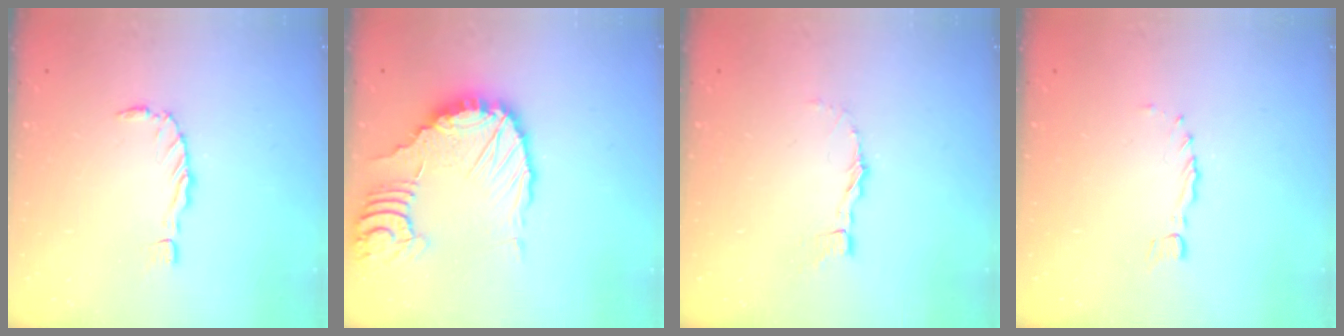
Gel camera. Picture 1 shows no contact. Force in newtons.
{"total": 14.3, "press": 14.2, "slide": 1.6}
{"total": 1.6, "press": 1.6, "slide": 0.1}
{"total": 0.0}